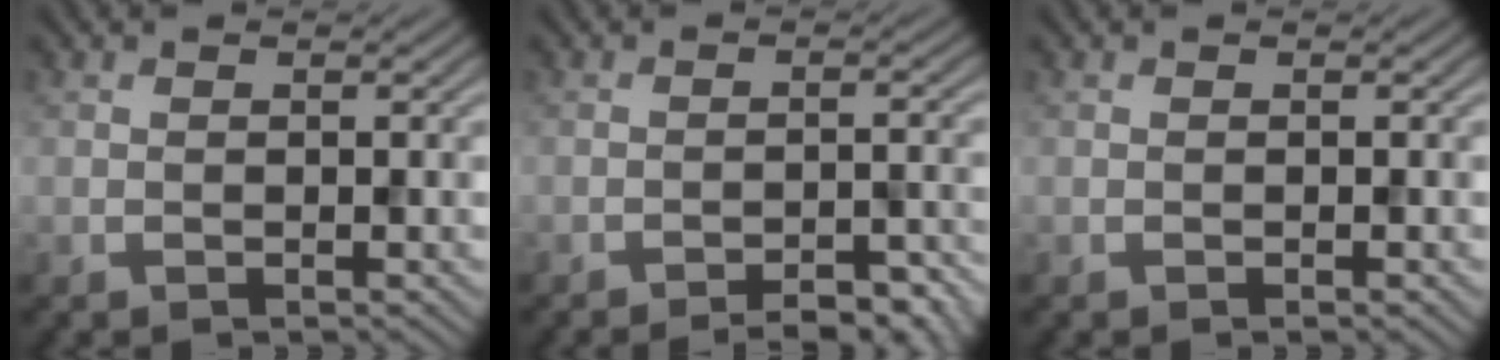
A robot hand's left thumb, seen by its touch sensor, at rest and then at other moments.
{"total": 4.3, "force": [-3.5, 0.7, 2.4], "torque": [-0.044, 0.011, -0.046]}
{"total": 0.0}